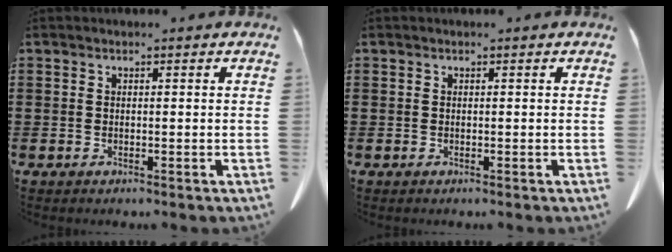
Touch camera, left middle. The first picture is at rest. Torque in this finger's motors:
{"motor_torque": [0.00, 0.00, 0.00, 0.00]}